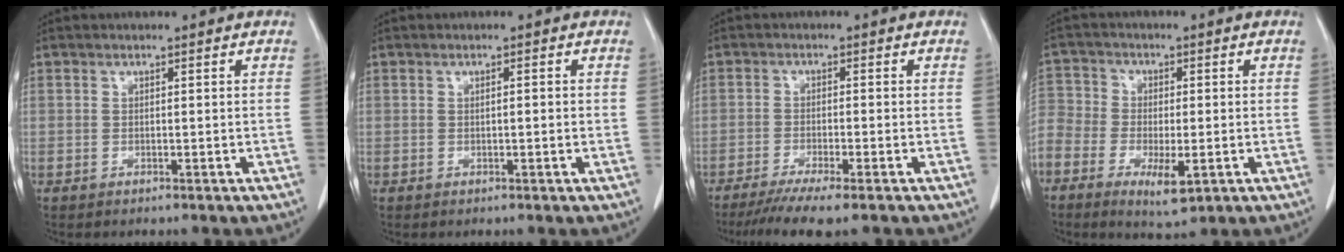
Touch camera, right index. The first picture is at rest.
{"total": 1.2, "force": [0.1, 0.2, 1.2], "torque": [-0.022, 0.003, 0.001]}
{"total": 6.8, "force": [-5.1, -0.3, 4.5], "torque": [-0.067, -0.016, -0.084]}
{"total": 11.1, "force": [-4.8, 6.6, 7.6], "torque": [-0.174, -0.005, -0.089]}